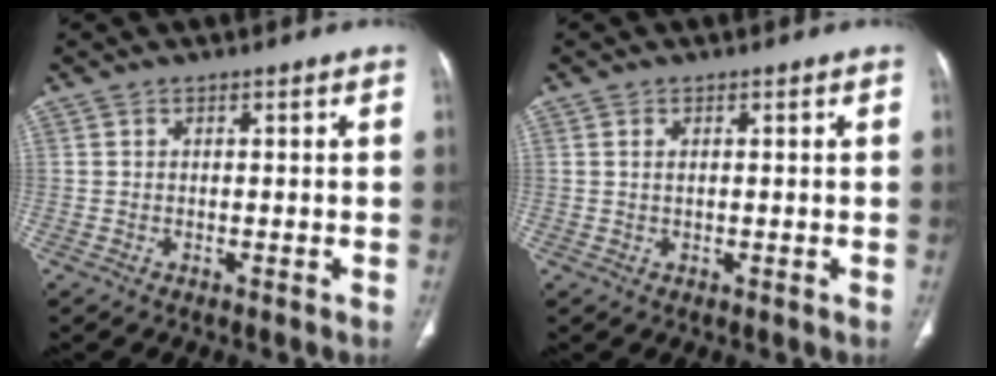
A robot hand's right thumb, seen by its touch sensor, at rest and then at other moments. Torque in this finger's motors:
{"motor_torque": [-0.07, -0.45, -0.34, 0.10, -0.08]}